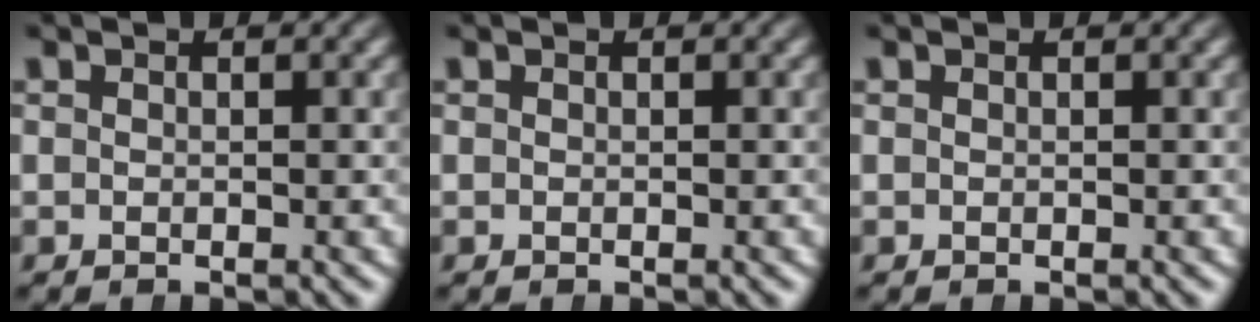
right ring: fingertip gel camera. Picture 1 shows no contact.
{"total": 0.0}
{"total": 0.0}